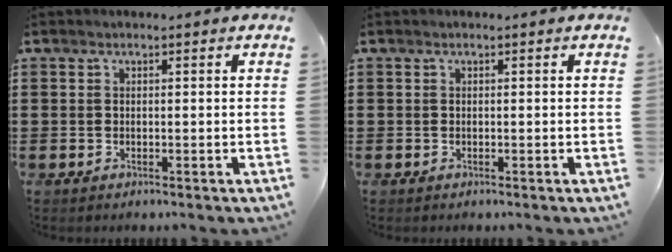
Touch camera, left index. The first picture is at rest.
{"total": 0.0}